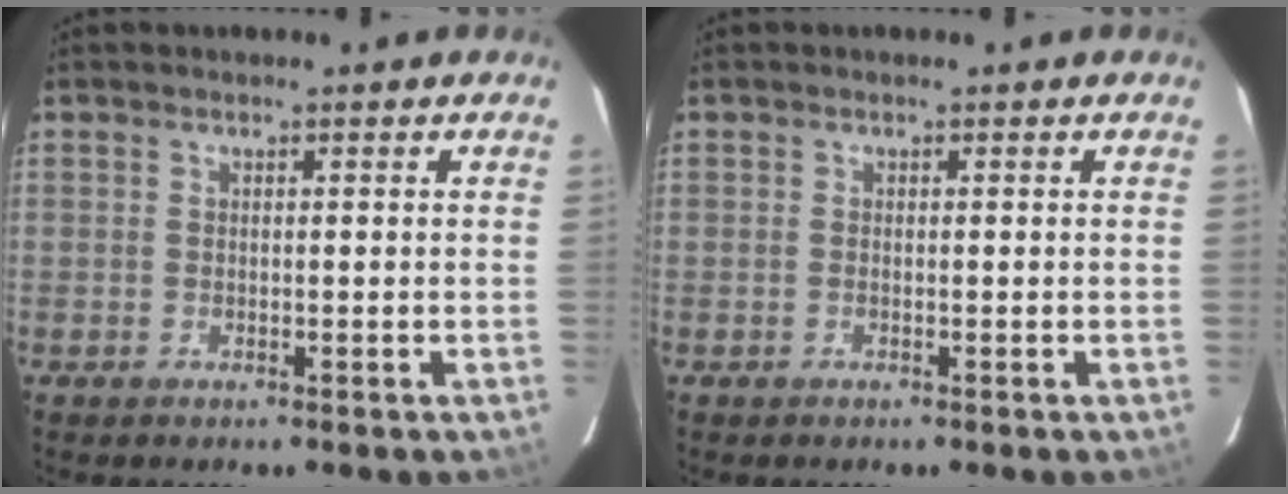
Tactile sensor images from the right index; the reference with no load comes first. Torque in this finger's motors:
{"motor_torque": [0.22, 0.17, -0.02, 0.00]}